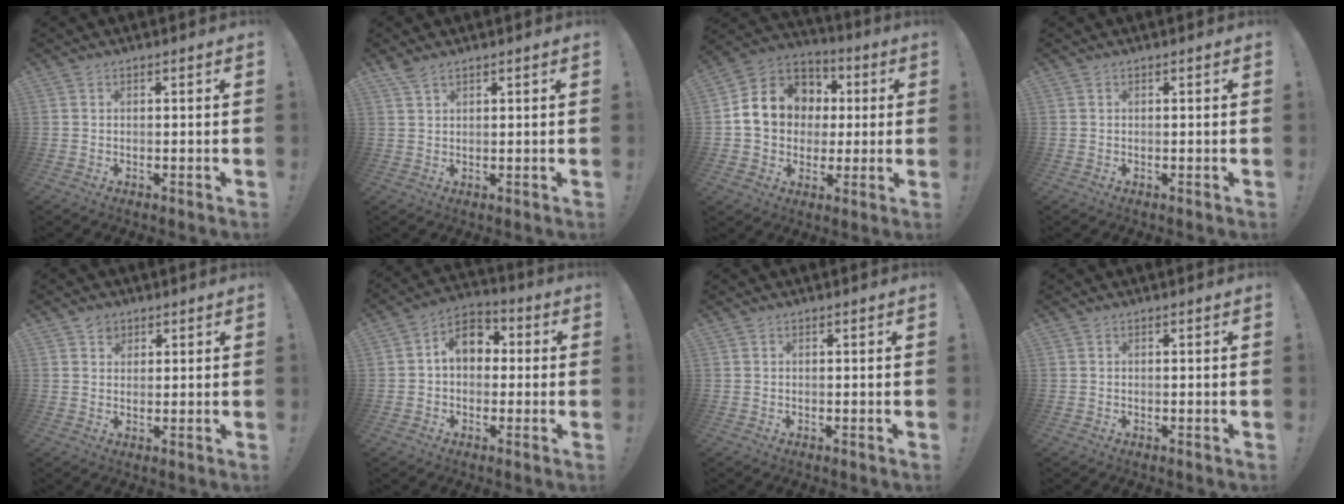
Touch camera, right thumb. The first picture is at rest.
{"total": 3.2, "force": [2.7, 0.7, 1.5], "torque": [-0.027, -0.014, 0.049]}
{"total": 15.1, "force": [2.5, 13.0, 7.3], "torque": [-0.096, 0.001, 0.061]}
{"total": 0.0}
{"total": 2.7, "force": [1.8, 1.9, 0.4], "torque": [0.010, -0.012, 0.029]}
{"total": 9.3, "force": [1.3, 6.8, 6.2], "torque": [-0.095, 0.016, 0.028]}
{"total": 0.0}
{"total": 0.0}